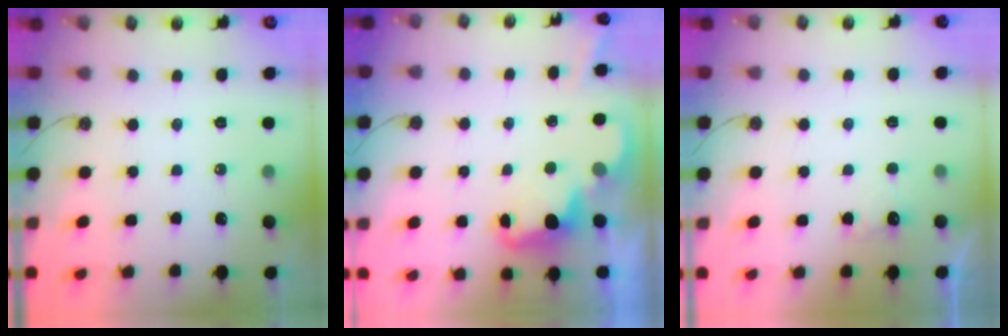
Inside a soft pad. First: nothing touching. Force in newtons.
{"total": 2.4, "press": 2.4, "slide": 0.5}
{"total": 2.1, "press": 2.0, "slide": 0.9}